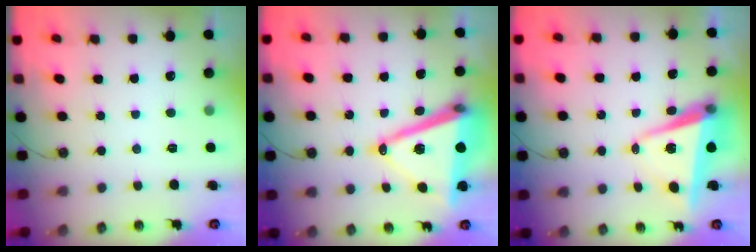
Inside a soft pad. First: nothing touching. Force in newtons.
{"total": 18.3, "press": 17.9, "slide": 3.9}
{"total": 7.6, "press": 6.5, "slide": 4.0}